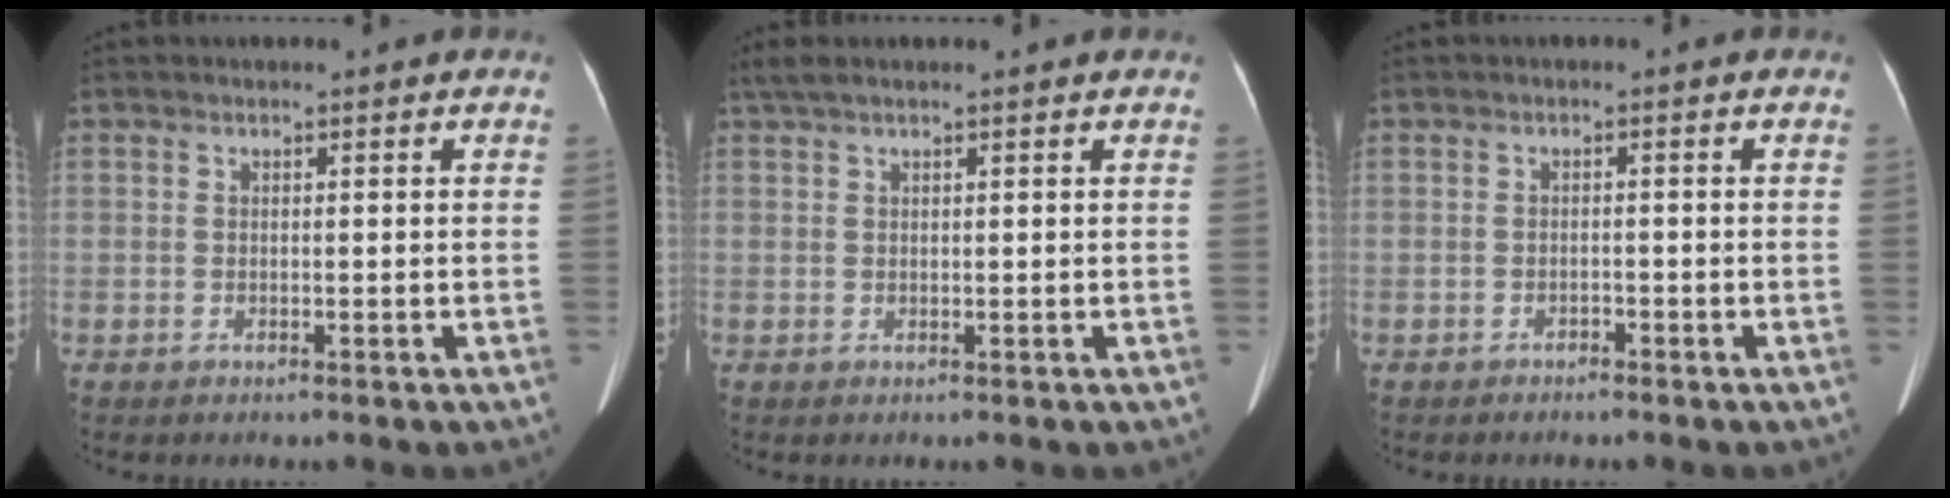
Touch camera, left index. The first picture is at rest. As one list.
[{"total": 3.5, "force": [2.8, 0.0, 2.0], "torque": [-0.034, 0.040, 0.050]}, {"total": 1.0, "force": [-0.9, 0.3, 0.2], "torque": [-0.005, 0.001, -0.014]}]